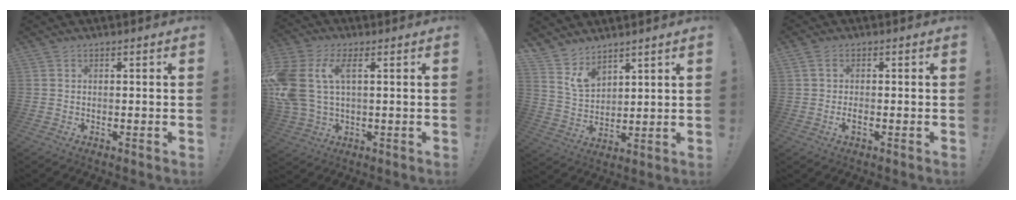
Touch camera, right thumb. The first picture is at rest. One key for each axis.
{"total": 13.0, "fx": 3.4, "fy": 7.4, "fz": 10.1, "tx": -0.233, "ty": -0.007, "tz": 0.065}
{"total": 7.8, "fx": 6.2, "fy": 4.2, "fz": 2.3, "tx": -0.041, "ty": -0.048, "tz": 0.119}
{"total": 2.7, "fx": -0.3, "fy": 1.2, "fz": 2.4, "tx": -0.042, "ty": -0.001, "tz": -0.008}